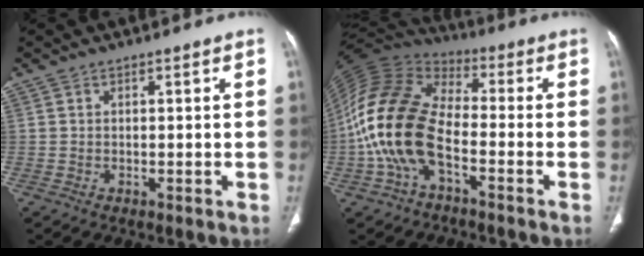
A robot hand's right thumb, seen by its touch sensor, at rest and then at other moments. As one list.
[{"total": 17.3, "force": [-4.6, 9.4, 13.7], "torque": [-0.287, 0.045, -0.096]}]